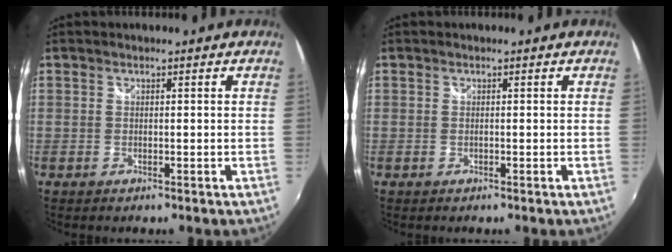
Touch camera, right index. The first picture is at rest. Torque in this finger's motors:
{"motor_torque": [0.05, -0.02, 0.08, 0.00]}